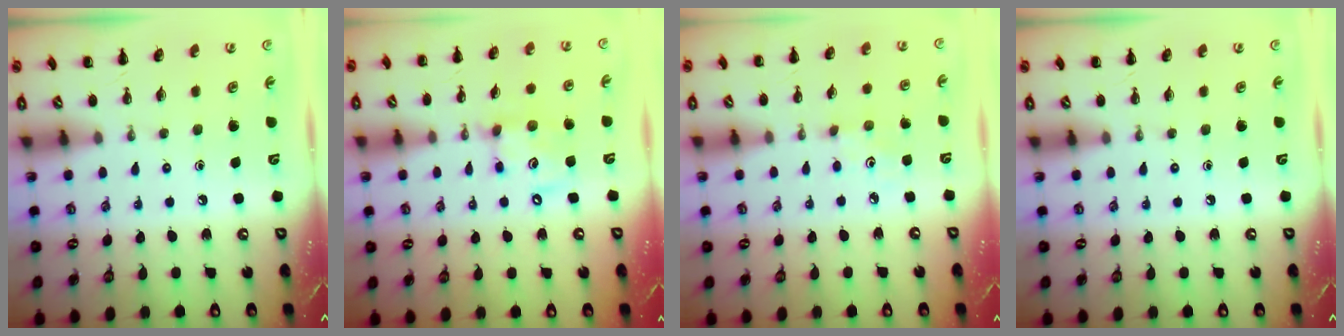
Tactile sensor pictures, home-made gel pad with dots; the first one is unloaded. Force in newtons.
{"total": 11.4, "press": 11.2, "slide": 2.2}
{"total": 2.8, "press": 2.7, "slide": 0.8}
{"total": 0.0}